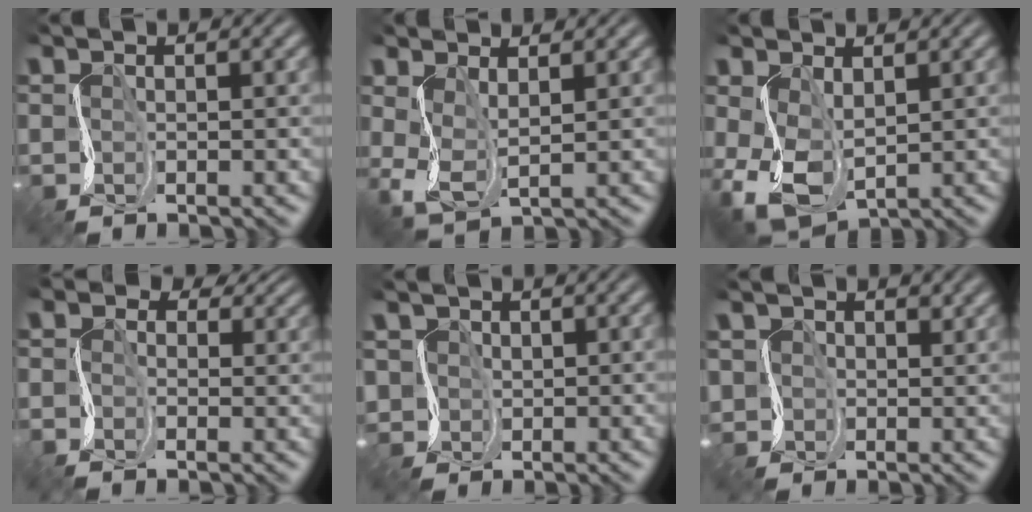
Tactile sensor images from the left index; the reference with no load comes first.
{"total": 2.0, "force": [0.4, 0.9, 1.8], "torque": [-0.065, -0.006, 0.015]}
{"total": 4.0, "force": [-0.9, 2.7, 2.8], "torque": [-0.092, -0.010, -0.006]}
{"total": 3.0, "force": [0.4, 2.7, 1.2], "torque": [-0.021, 0.008, -0.013]}
{"total": 1.3, "force": [0.0, 1.2, -0.5], "torque": [-0.006, 0.000, 0.006]}
{"total": 1.8, "force": [0.2, 1.7, -0.7], "torque": [-0.008, -0.001, 0.005]}